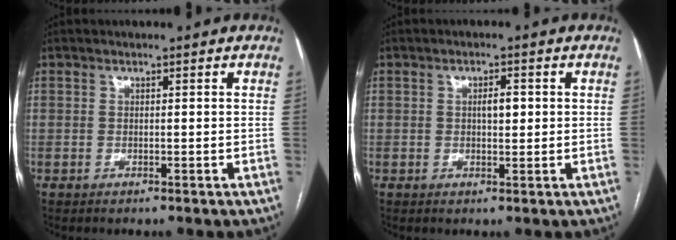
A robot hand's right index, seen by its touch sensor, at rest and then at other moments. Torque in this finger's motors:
{"motor_torque": [0.46, 0.09, 0.04, 0.04]}